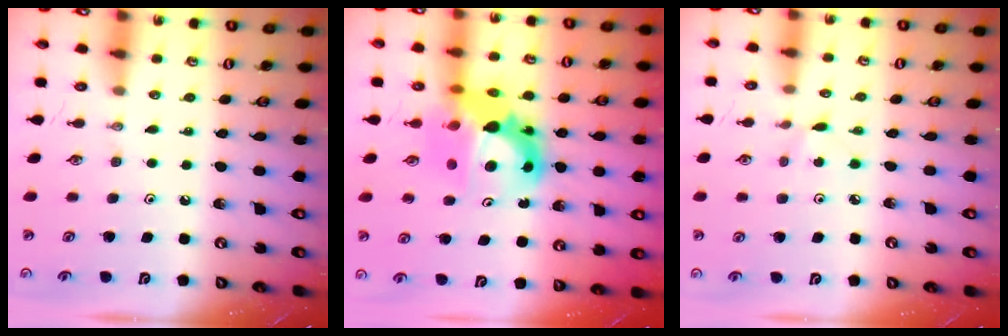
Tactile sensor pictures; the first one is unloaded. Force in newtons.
{"total": 13.7, "press": 13.6, "slide": 1.3}
{"total": 2.5, "press": 2.5, "slide": 0.3}